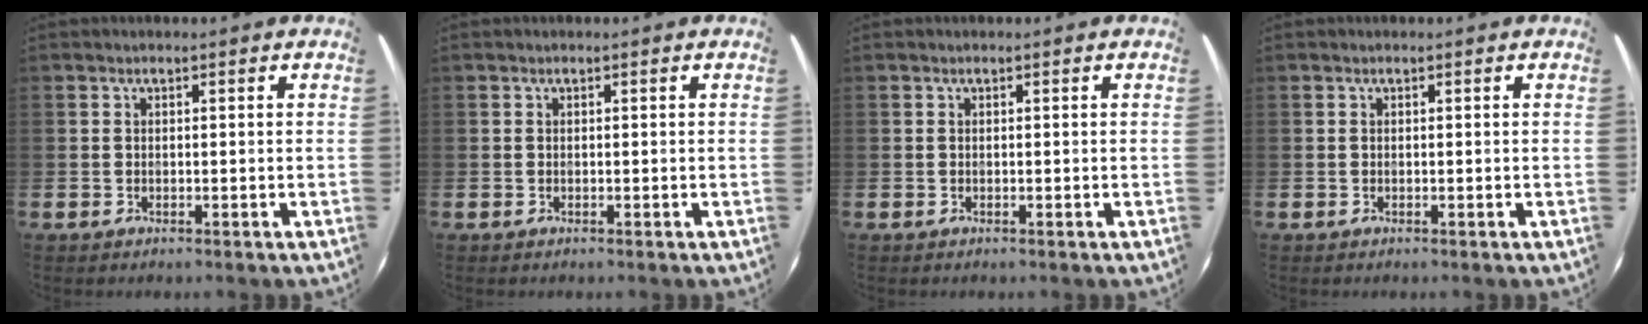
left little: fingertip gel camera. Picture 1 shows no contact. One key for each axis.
{"total": 0.0}
{"total": 0.0}
{"total": 0.0}